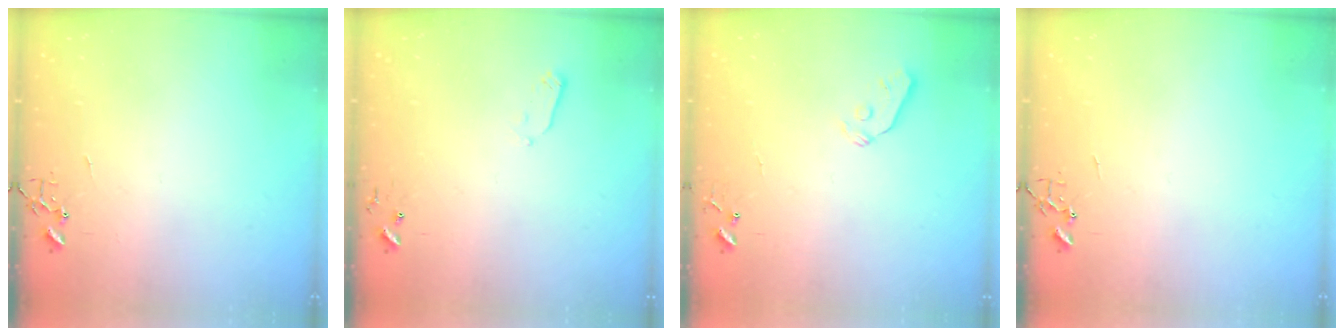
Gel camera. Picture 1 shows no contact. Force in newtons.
{"total": 3.7, "press": 3.6, "slide": 0.8}
{"total": 5.9, "press": 5.8, "slide": 0.7}
{"total": 0.0}